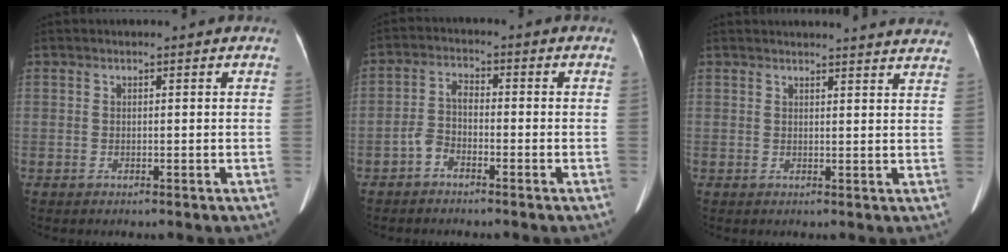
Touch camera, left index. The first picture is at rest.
{"total": 3.2, "force": [-2.1, 1.4, 2.0], "torque": [-0.049, 0.008, -0.044]}
{"total": 19.5, "force": [18.9, 1.7, 4.3], "torque": [-0.044, -0.032, 0.208]}